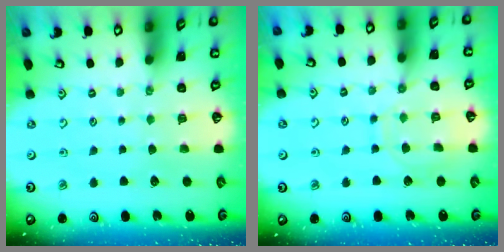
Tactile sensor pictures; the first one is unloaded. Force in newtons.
{"total": 9.7, "press": 9.7, "slide": 0.8}